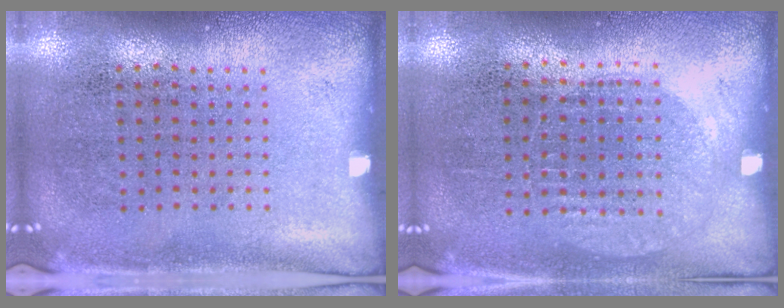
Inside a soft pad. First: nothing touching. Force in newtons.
{"total": 1.0, "press": 0.9, "slide": 0.4}